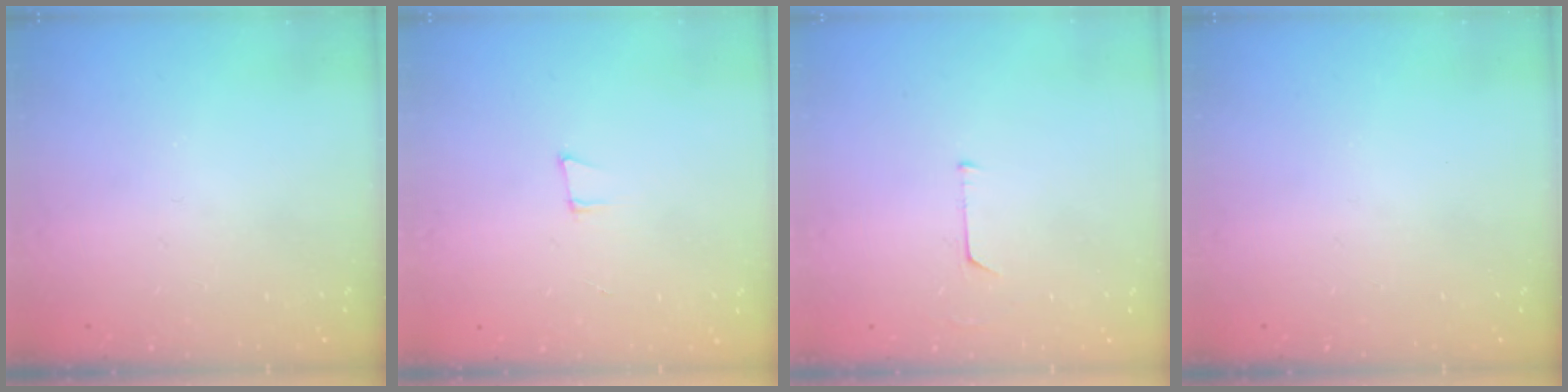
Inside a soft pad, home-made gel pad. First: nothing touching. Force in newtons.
{"total": 5.0, "press": 4.1, "slide": 2.9}
{"total": 4.6, "press": 4.6, "slide": 0.3}
{"total": 0.0}